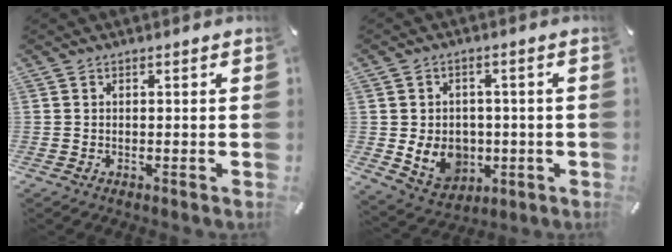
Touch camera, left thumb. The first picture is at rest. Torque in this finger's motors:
{"motor_torque": [1.15, 2.34, 0.50, 0.51, 0.09]}